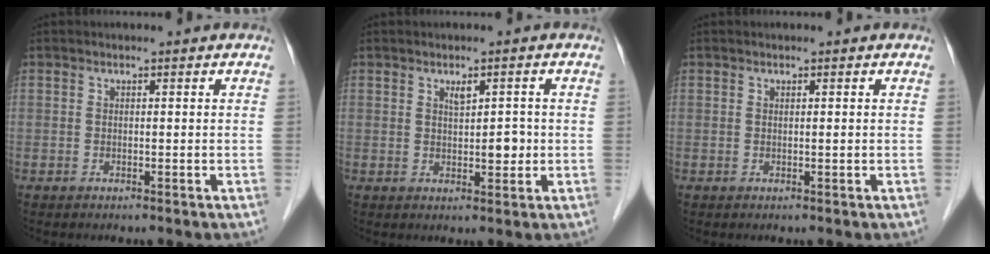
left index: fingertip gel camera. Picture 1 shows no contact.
{"total": 3.1, "force": [0.4, 1.4, 2.8], "torque": [-0.042, 0.002, 0.010]}
{"total": 0.0}